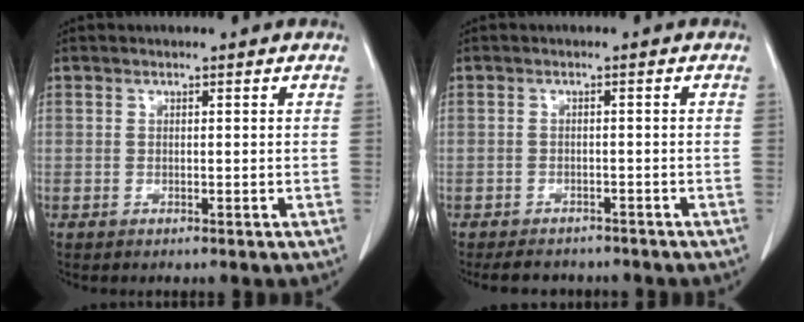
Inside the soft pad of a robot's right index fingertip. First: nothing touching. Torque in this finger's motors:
{"motor_torque": [-0.13, -0.07, 0.01, 0.00]}